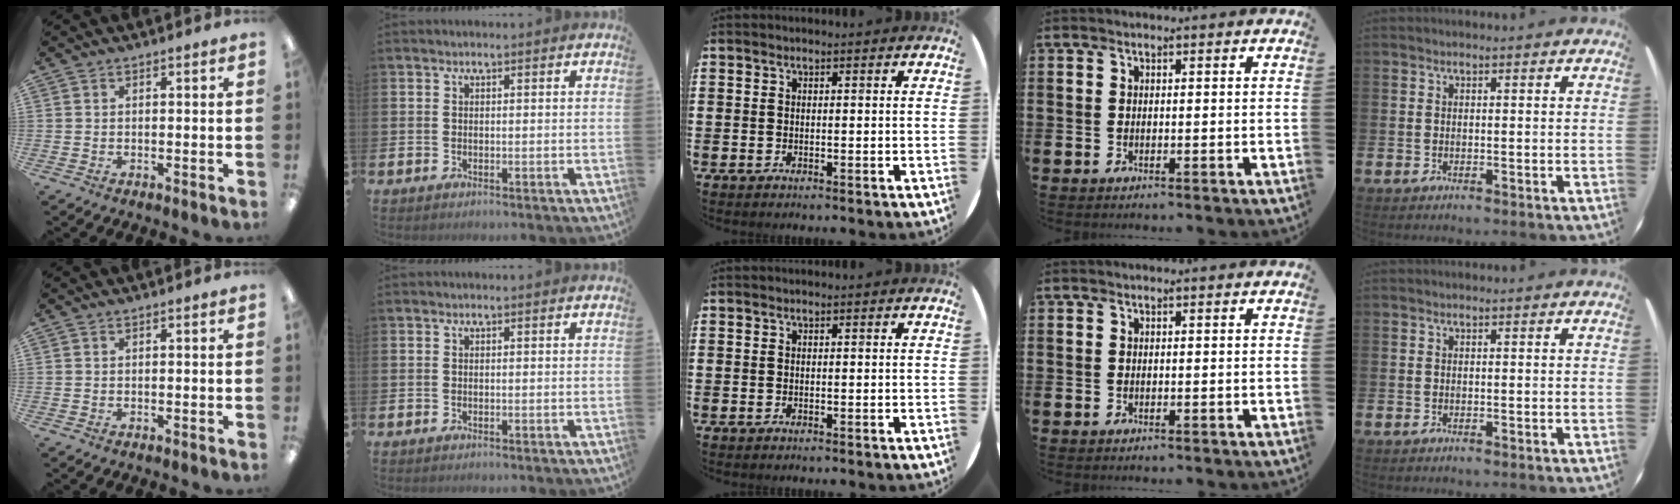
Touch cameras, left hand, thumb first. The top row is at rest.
{}